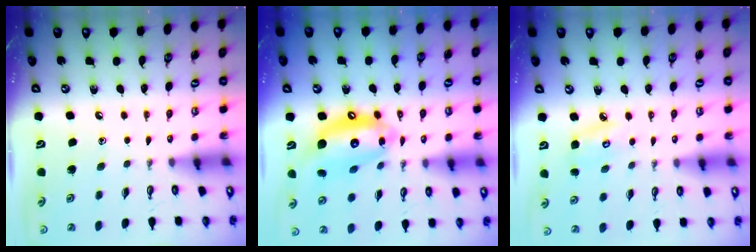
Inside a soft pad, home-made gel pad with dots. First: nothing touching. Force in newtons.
{"total": 15.7, "press": 15.5, "slide": 1.8}
{"total": 6.1, "press": 6.1, "slide": 0.5}